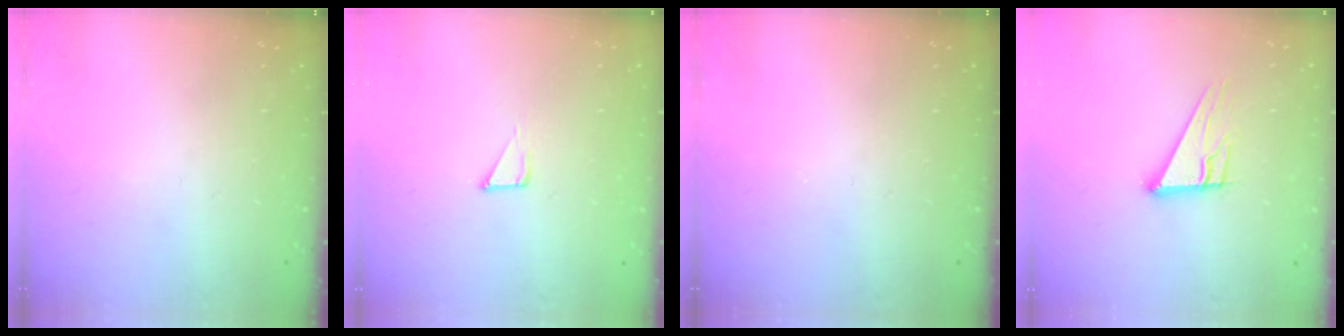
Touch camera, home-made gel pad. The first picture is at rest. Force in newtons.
{"total": 2.3, "press": 2.3, "slide": 0.1}
{"total": 0.0}
{"total": 10.7, "press": 10.7, "slide": 0.7}